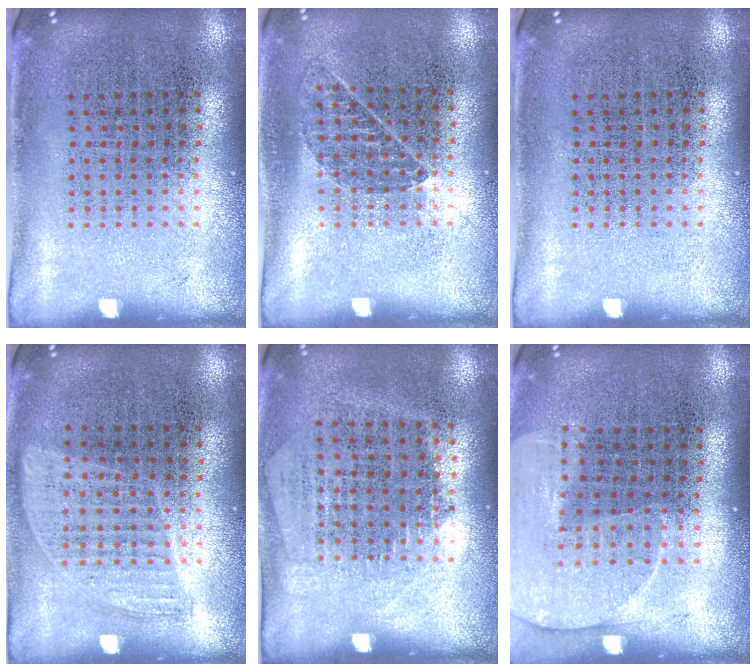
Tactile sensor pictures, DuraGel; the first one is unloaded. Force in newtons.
{"total": 0.9, "press": 0.7, "slide": 0.5}
{"total": 0.0}
{"total": 0.9, "press": 0.8, "slide": 0.4}
{"total": 1.3, "press": 1.1, "slide": 0.6}
{"total": 1.3, "press": 1.2, "slide": 0.4}